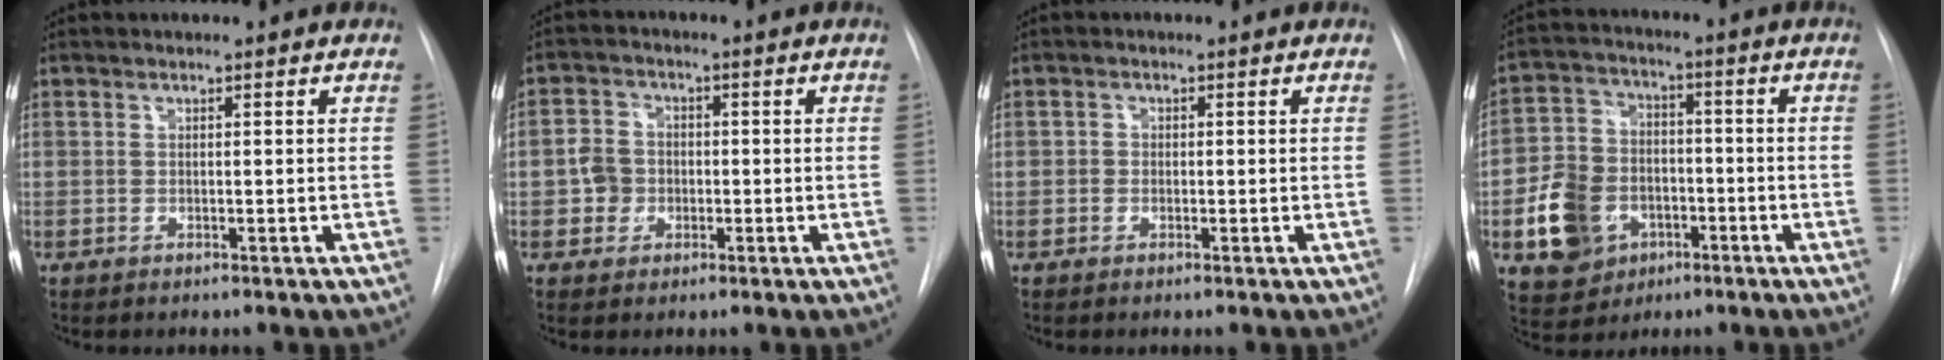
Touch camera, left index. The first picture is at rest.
{"total": 4.5, "force": [-0.9, 4.1, 1.4], "torque": [-0.031, 0.018, -0.012]}
{"total": 1.0, "force": [-0.3, 0.9, 0.2], "torque": [0.004, 0.004, -0.009]}
{"total": 11.7, "force": [-4.2, 9.4, 5.5], "torque": [-0.126, 0.018, -0.064]}